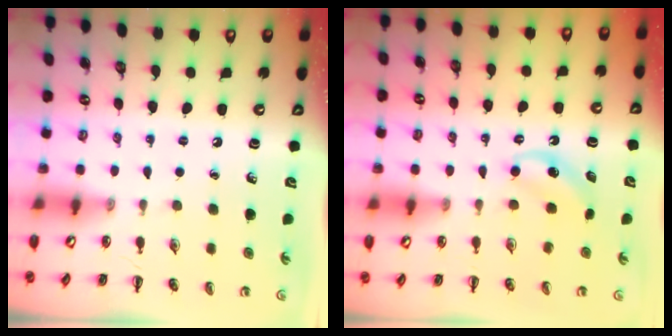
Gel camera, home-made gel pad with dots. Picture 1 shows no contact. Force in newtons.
{"total": 5.0, "press": 4.8, "slide": 1.5}